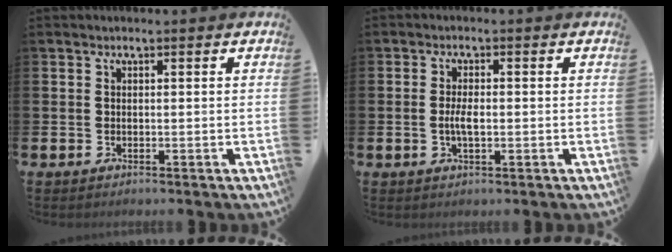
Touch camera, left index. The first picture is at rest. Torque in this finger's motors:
{"motor_torque": [0.70, 0.14, 0.14, 0.11]}